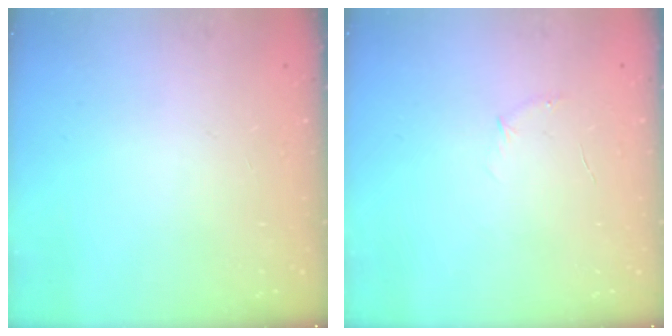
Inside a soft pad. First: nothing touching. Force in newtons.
{"total": 3.7, "press": 3.6, "slide": 1.0}